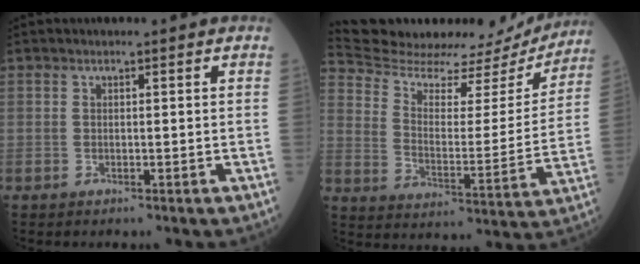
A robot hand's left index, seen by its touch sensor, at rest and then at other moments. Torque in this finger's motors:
{"motor_torque": [-0.11, -1.26, -0.04, 0.01]}